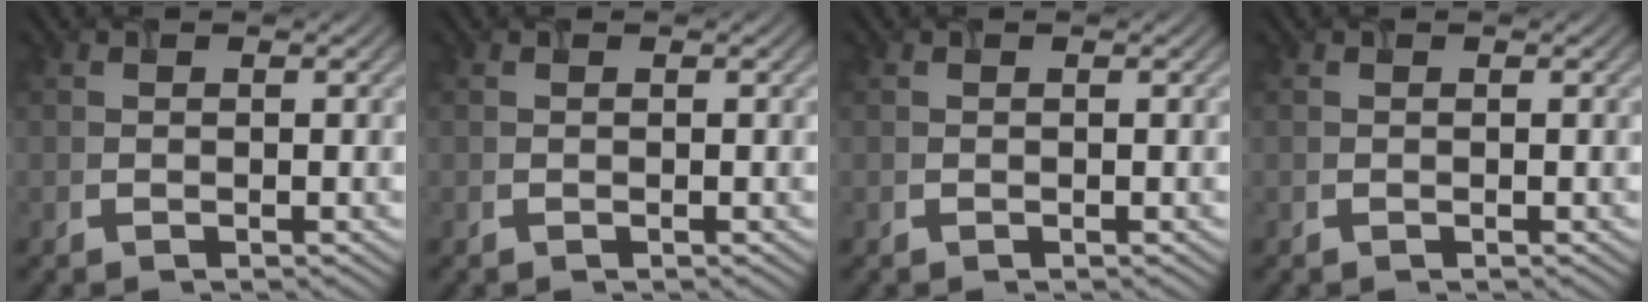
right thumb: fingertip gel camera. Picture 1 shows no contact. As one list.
[{"total": 0.0}, {"total": 0.0}, {"total": 0.0}]